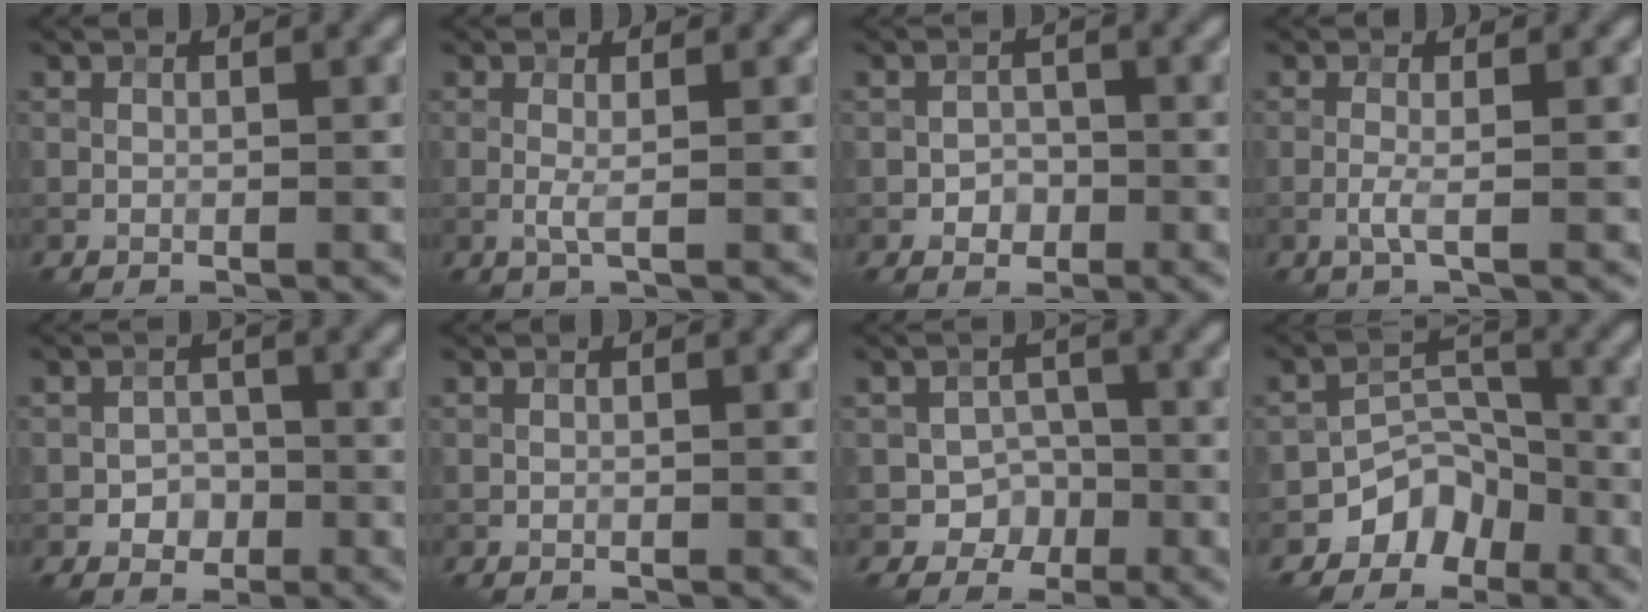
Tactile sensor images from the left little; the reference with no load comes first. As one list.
[{"total": 1.2, "force": [0.0, 0.1, 1.2], "torque": [-0.028, -0.002, -0.001]}, {"total": 1.8, "force": [-0.7, 1.5, 0.7], "torque": [-0.006, 0.001, -0.015]}, {"total": 1.5, "force": [-0.4, 0.2, 1.5], "torque": [-0.032, -0.001, -0.012]}, {"total": 2.1, "force": [-0.9, 1.8, 0.8], "torque": [-0.005, 0.001, -0.018]}, {"total": 0.0}, {"total": 3.2, "force": [-1.3, 2.8, 0.9], "torque": [0.000, 0.010, -0.022]}, {"total": 4.7, "force": [-3.0, 3.3, 1.5], "torque": [-0.007, 0.003, -0.054]}]